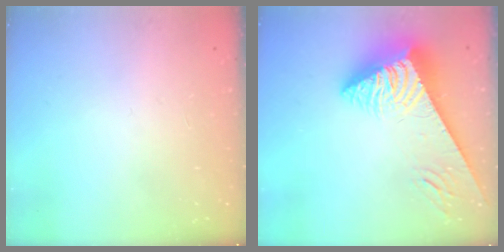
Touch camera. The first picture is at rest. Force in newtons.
{"total": 8.9, "press": 8.9, "slide": 1.1}